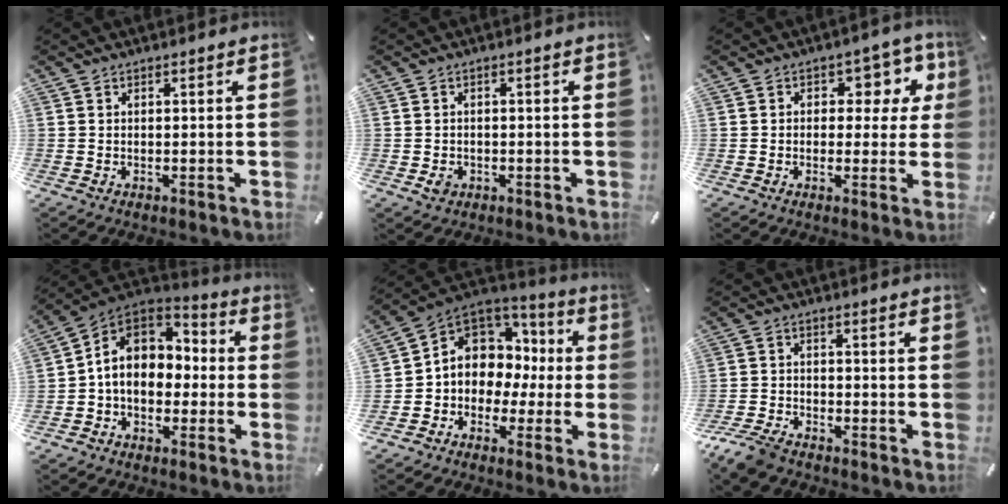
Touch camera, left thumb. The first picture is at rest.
{"total": 2.5, "force": [-0.8, 2.1, 1.1], "torque": [-0.010, 0.001, -0.016]}
{"total": 7.6, "force": [2.4, 5.4, 4.8], "torque": [-0.051, -0.014, 0.034]}
{"total": 10.0, "force": [-1.0, 8.3, 5.5], "torque": [-0.114, 0.016, -0.017]}
{"total": 8.0, "force": [1.0, 7.5, 2.5], "torque": [-0.051, -0.020, 0.024]}
{"total": 6.1, "force": [-5.2, 2.1, 2.4], "torque": [-0.065, 0.013, -0.105]}